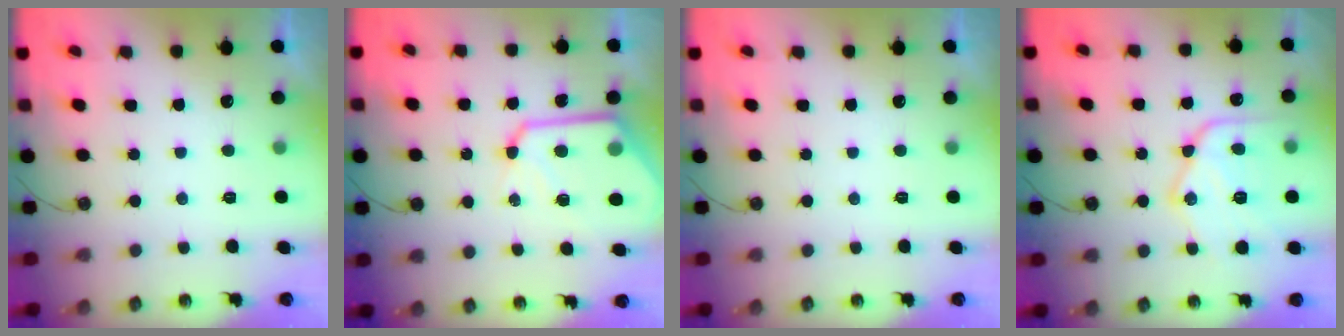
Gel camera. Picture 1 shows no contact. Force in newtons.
{"total": 13.9, "press": 13.9, "slide": 1.4}
{"total": 0.0}
{"total": 18.4, "press": 18.3, "slide": 1.5}